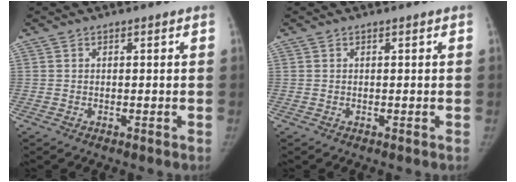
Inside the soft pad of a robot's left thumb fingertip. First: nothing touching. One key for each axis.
{"total": 0.0}